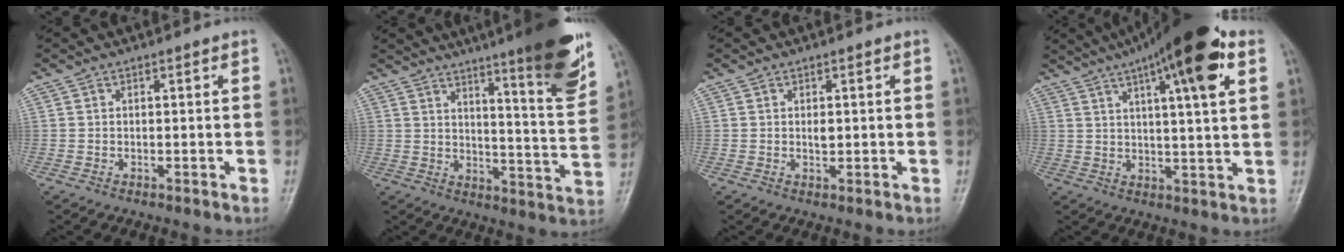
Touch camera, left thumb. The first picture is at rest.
{"total": 19.9, "force": [13.1, 2.2, 14.8], "torque": [-0.180, -0.068, 0.181]}
{"total": 1.7, "force": [0.4, 0.9, 1.4], "torque": [-0.020, -0.003, 0.007]}
{"total": 18.1, "force": [9.1, 3.7, 15.2], "torque": [-0.223, -0.007, 0.135]}